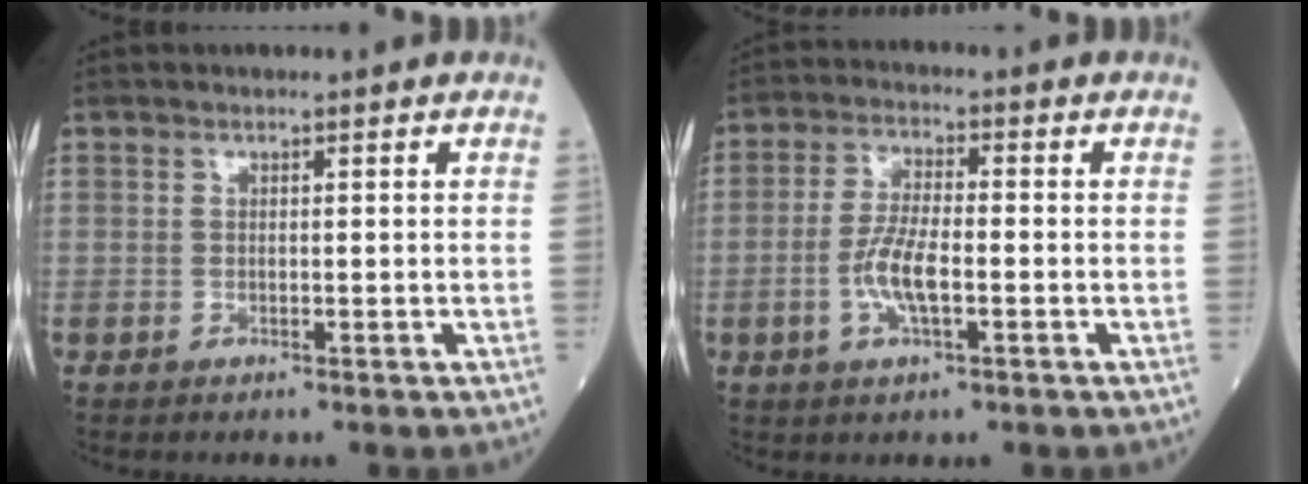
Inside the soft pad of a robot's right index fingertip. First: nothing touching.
{"total": 6.4, "force": [-1.7, 1.6, 6.0], "torque": [-0.126, 0.001, -0.035]}